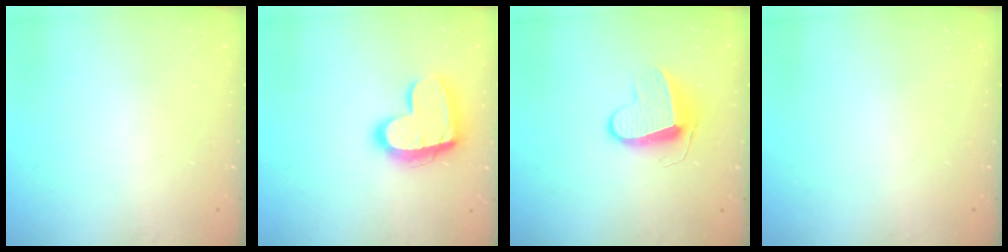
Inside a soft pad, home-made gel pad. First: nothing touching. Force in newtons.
{"total": 17.3, "press": 17.3, "slide": 1.2}
{"total": 9.1, "press": 9.1, "slide": 0.2}
{"total": 0.0}